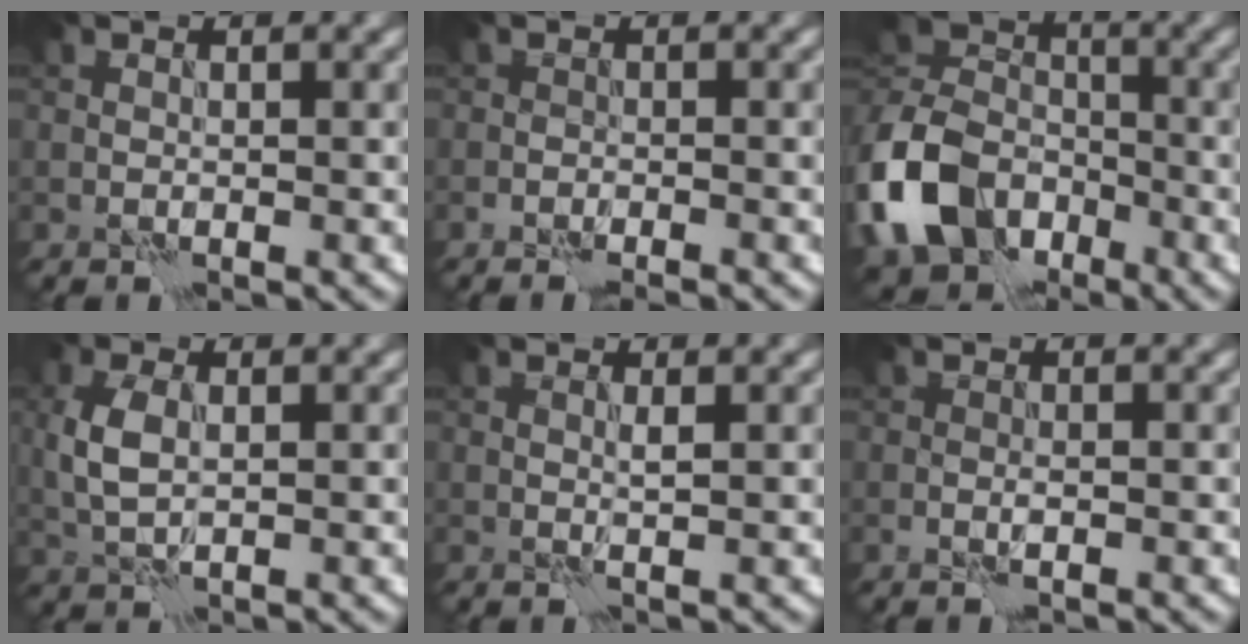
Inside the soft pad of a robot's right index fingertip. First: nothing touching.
{"total": 1.8, "force": [-1.6, 0.3, 0.9], "torque": [-0.021, 0.007, -0.024]}
{"total": 11.3, "force": [-5.1, 8.1, 6.0], "torque": [-0.137, -0.006, -0.116]}
{"total": 3.5, "force": [0.3, 2.0, 2.8], "torque": [-0.070, 0.004, 0.007]}
{"total": 0.8, "force": [0.2, 0.0, 0.8], "torque": [-0.017, 0.001, 0.002]}
{"total": 0.9, "force": [-0.4, 0.3, 0.7], "torque": [-0.016, 0.002, -0.007]}